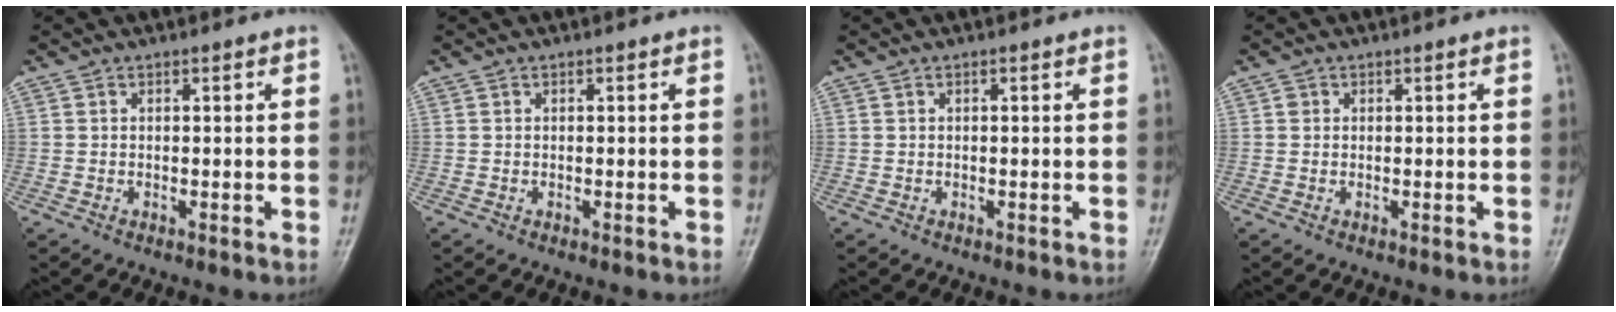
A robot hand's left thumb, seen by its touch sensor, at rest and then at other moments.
{"total": 0.0}
{"total": 0.0}
{"total": 0.7, "force": [0.1, 0.7, 0.2], "torque": [0.003, 0.001, 0.002]}